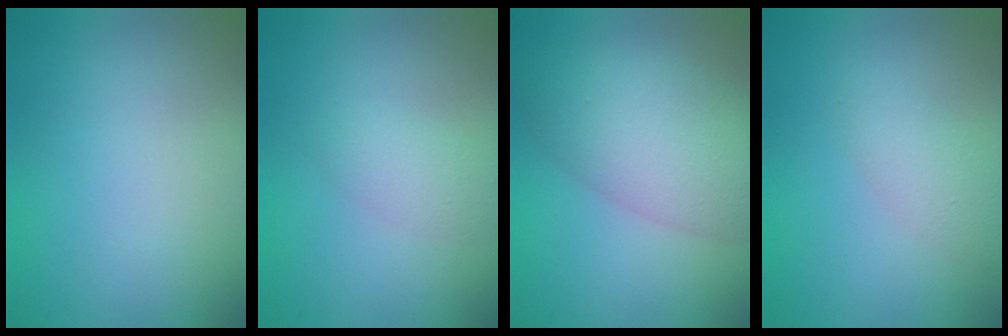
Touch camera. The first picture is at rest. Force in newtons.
{"total": 1.9, "press": 1.9, "slide": 0.1}
{"total": 6.9, "press": 6.9, "slide": 0.2}
{"total": 2.1, "press": 2.1, "slide": 0.0}